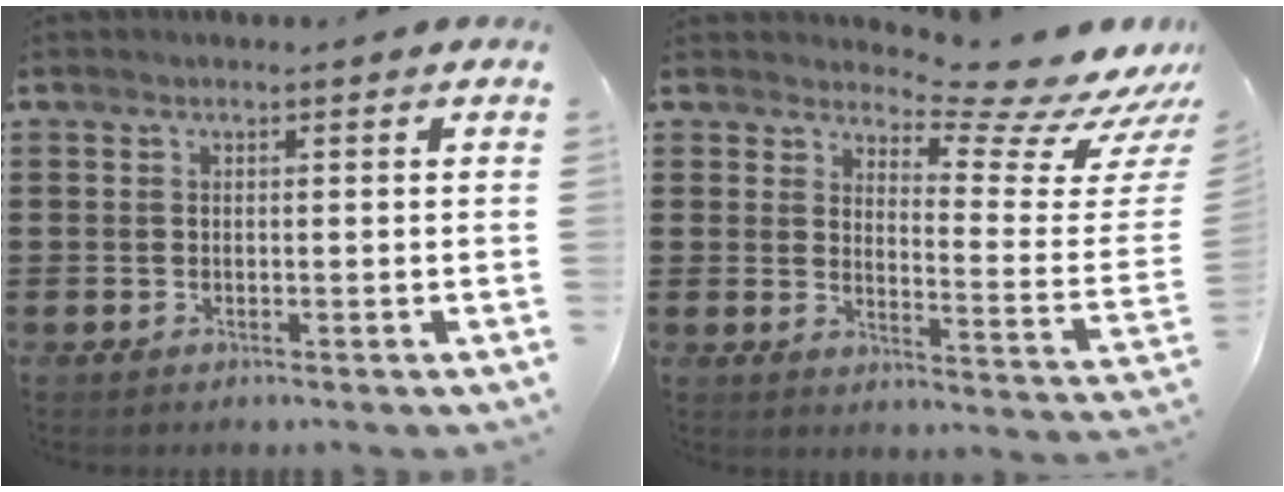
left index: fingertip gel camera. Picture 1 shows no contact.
{"total": 8.1, "force": [7.1, 1.2, 3.8], "torque": [-0.056, -0.072, 0.115]}